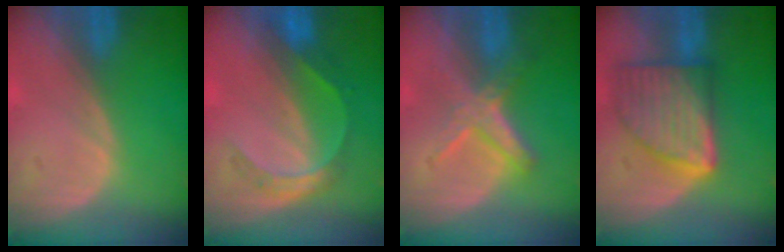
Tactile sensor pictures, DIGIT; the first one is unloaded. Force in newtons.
{"total": 5.1, "press": 4.9, "slide": 1.4}
{"total": 5.8, "press": 5.4, "slide": 1.9}
{"total": 9.3, "press": 9.3, "slide": 0.5}